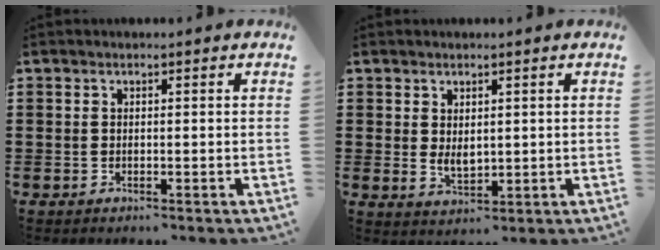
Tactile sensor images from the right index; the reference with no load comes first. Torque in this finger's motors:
{"motor_torque": [2.14, 0.00, 0.25, 0.06]}